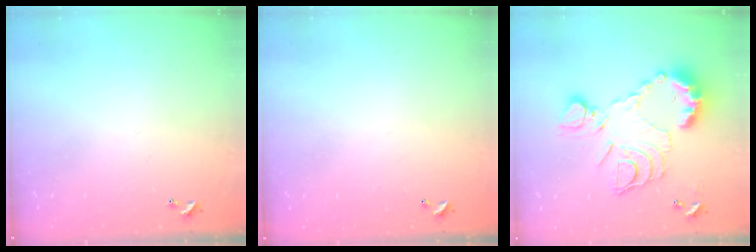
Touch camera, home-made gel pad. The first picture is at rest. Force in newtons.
{"total": 2.9, "press": 2.9, "slide": 0.1}
{"total": 15.7, "press": 15.7, "slide": 0.8}